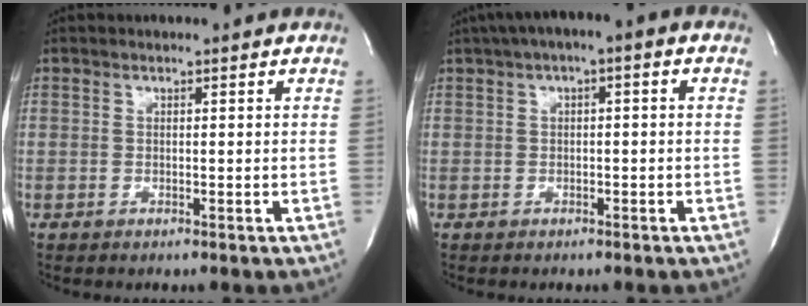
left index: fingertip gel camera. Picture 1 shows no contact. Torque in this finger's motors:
{"motor_torque": [0.38, -0.48, 0.91, 0.17]}